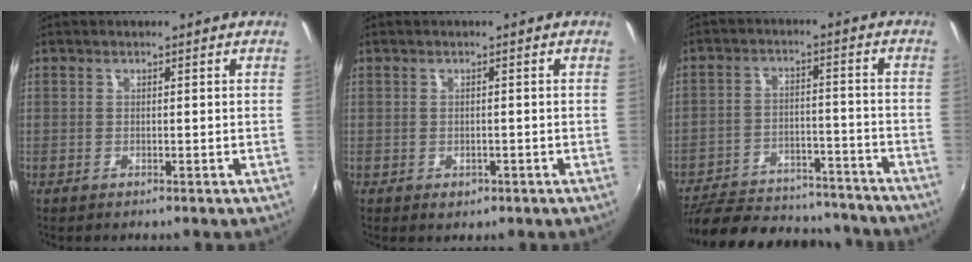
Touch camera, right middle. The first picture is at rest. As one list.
[{"total": 1.7, "force": [-0.8, 1.3, 0.9], "torque": [-0.016, -0.004, -0.008]}, {"total": 24.3, "force": [-21.1, 8.0, 9.0], "torque": [-0.187, 0.012, -0.280]}]